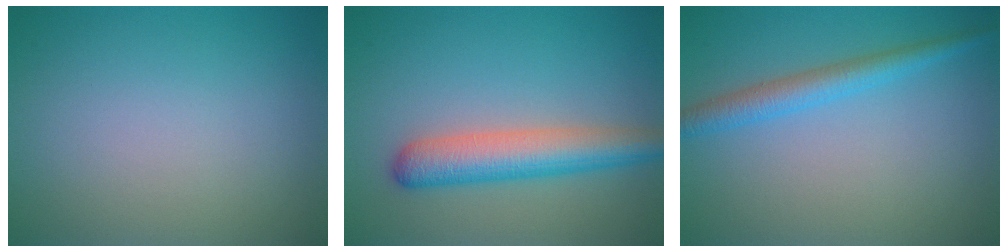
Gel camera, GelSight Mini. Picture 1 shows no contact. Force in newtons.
{"total": 5.1, "press": 5.1, "slide": 0.2}
{"total": 2.8, "press": 2.8, "slide": 0.2}